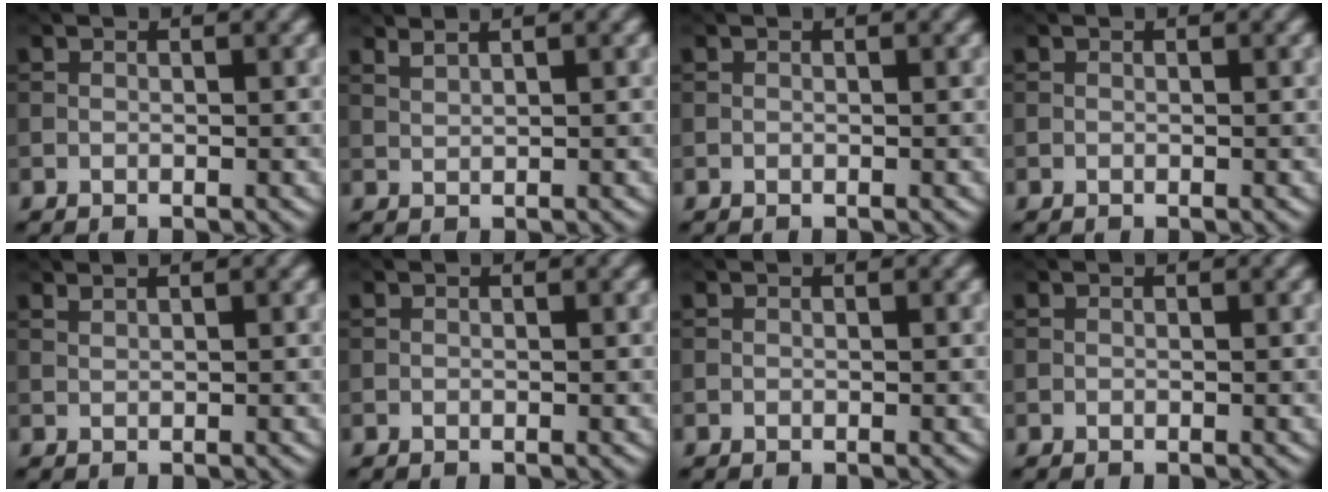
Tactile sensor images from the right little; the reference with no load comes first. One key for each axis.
{"total": 1.5, "fx": 1.2, "fy": 0.3, "fz": 0.7, "tx": -0.012, "ty": 0.000, "tz": 0.022}
{"total": 0.0}
{"total": 0.0}
{"total": 0.7, "fx": 0.7, "fy": 0.1, "fz": 0.3, "tx": -0.007, "ty": 0.000, "tz": 0.013}
{"total": 0.0}
{"total": 0.0}
{"total": 0.0}